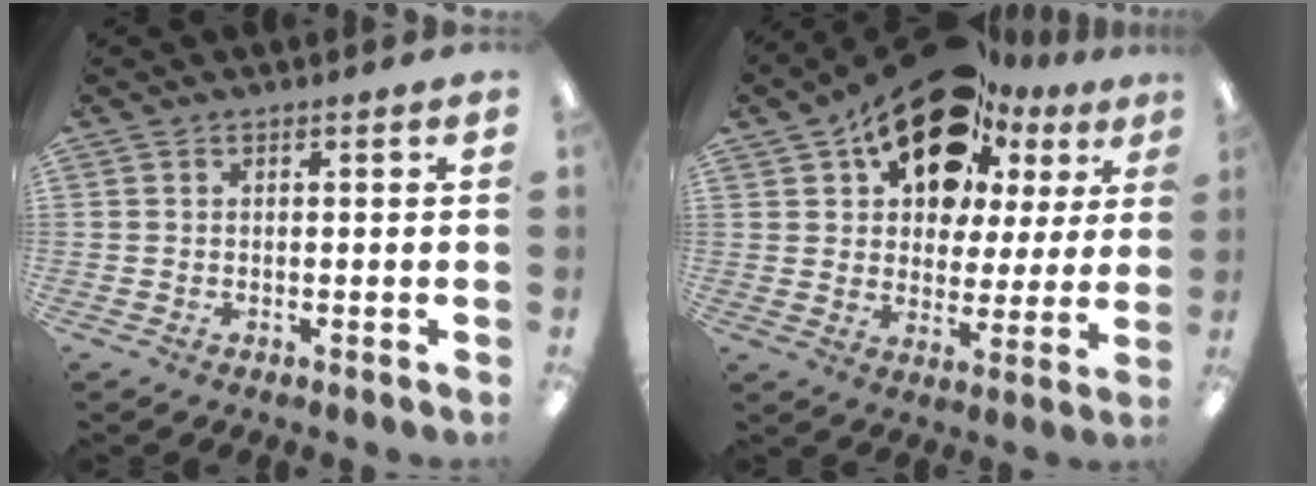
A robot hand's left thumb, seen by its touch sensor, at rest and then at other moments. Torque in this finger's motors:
{"motor_torque": [2.34, 2.67, 1.41, -1.36, 0.14]}